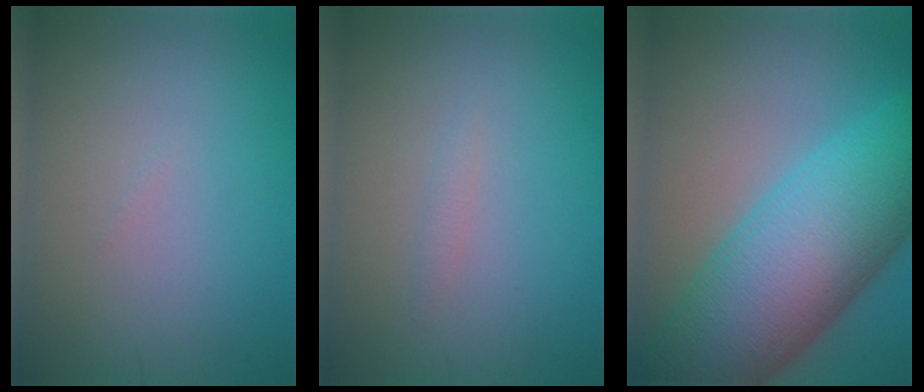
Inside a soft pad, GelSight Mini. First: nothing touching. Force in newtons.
{"total": 0.7, "press": 0.6, "slide": 0.1}
{"total": 13.9, "press": 13.9, "slide": 0.4}